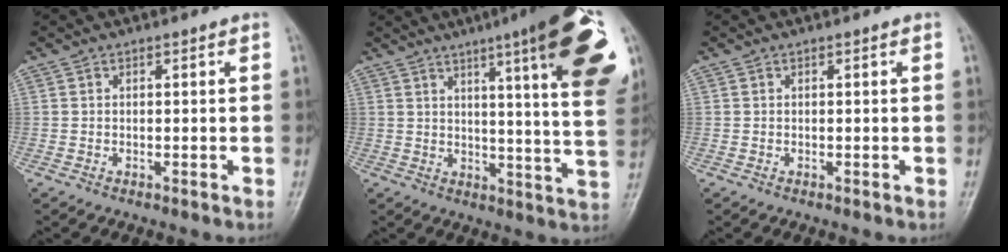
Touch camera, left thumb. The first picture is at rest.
{"total": 21.3, "force": [9.7, 2.7, 18.7], "torque": [-0.230, -0.034, 0.118]}
{"total": 0.0}